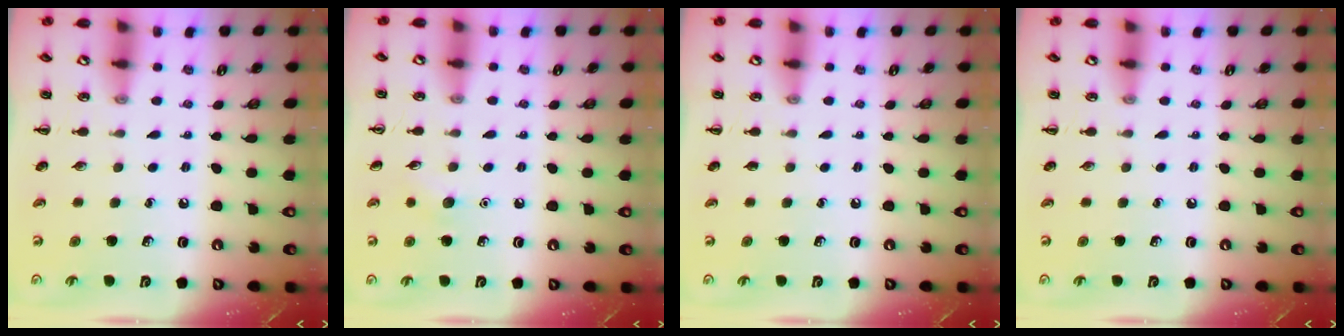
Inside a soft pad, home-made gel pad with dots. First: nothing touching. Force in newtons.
{"total": 5.0, "press": 4.7, "slide": 1.5}
{"total": 0.0}
{"total": 0.0}